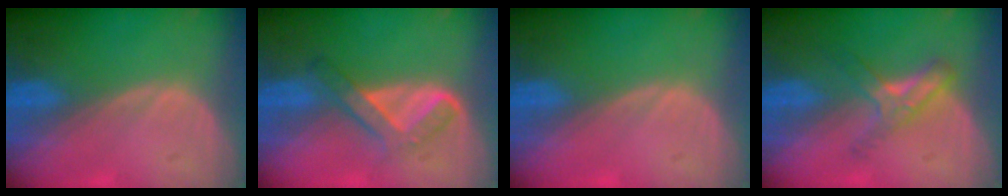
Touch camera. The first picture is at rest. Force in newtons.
{"total": 5.3, "press": 5.0, "slide": 1.6}
{"total": 0.0}
{"total": 5.5, "press": 4.9, "slide": 2.6}